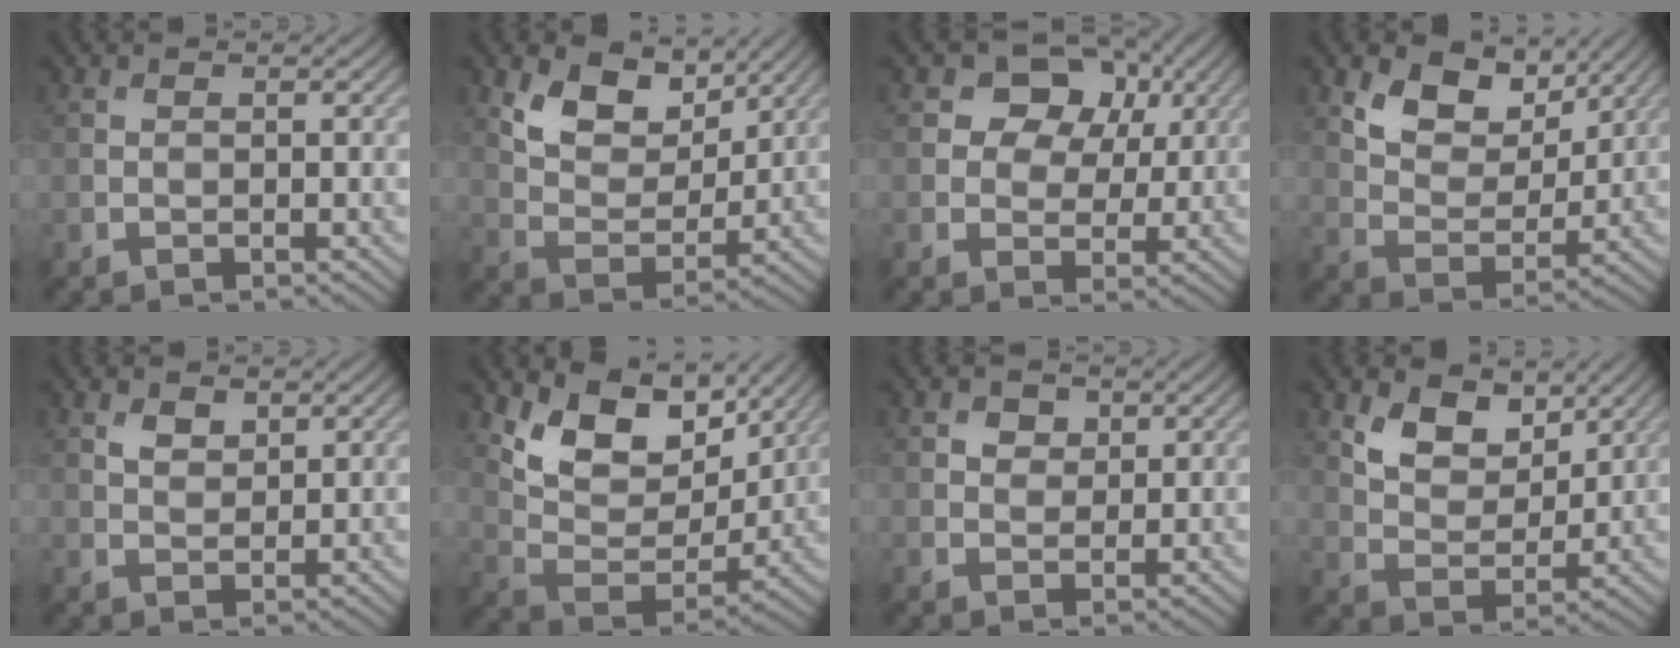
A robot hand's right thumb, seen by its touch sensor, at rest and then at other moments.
{"total": 8.4, "force": [4.9, 4.9, 4.8], "torque": [-0.101, -0.011, 0.082]}
{"total": 9.0, "force": [3.8, 6.9, 4.4], "torque": [-0.085, 0.017, 0.050]}
{"total": 8.3, "force": [4.8, 4.8, 4.7], "torque": [-0.096, -0.011, 0.080]}
{"total": 2.1, "force": [1.3, 1.3, 1.1], "torque": [-0.023, -0.003, 0.027]}
{"total": 10.6, "force": [6.2, 5.9, 6.2], "torque": [-0.127, -0.014, 0.113]}
{"total": 2.1, "force": [1.0, 1.6, 0.9], "torque": [-0.015, -0.001, 0.014]}
{"total": 6.9, "force": [4.1, 4.0, 4.0], "torque": [-0.083, -0.012, 0.069]}